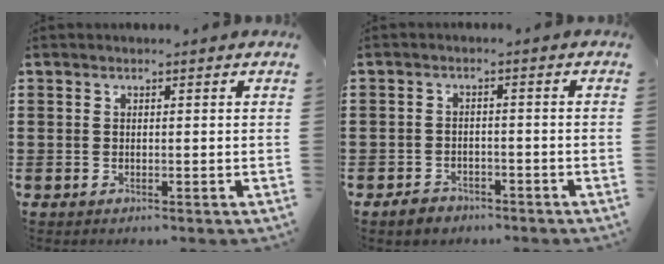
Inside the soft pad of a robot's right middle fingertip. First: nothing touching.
{"total": 2.4, "force": [-2.2, 1.0, 0.4], "torque": [-0.014, 0.006, -0.046]}